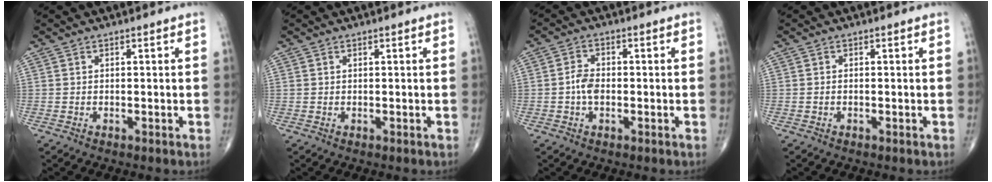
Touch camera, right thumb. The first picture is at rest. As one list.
[{"total": 0.0}, {"total": 3.5, "force": [-0.6, 2.2, 2.7], "torque": [-0.051, 0.010, -0.017]}, {"total": 0.0}]